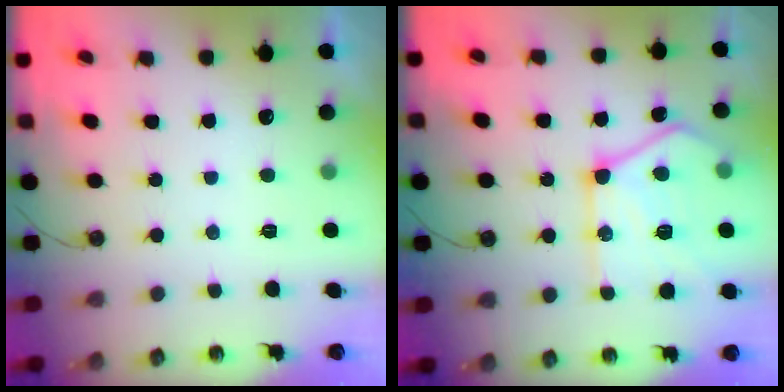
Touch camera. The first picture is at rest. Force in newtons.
{"total": 20.1, "press": 20.1, "slide": 1.4}